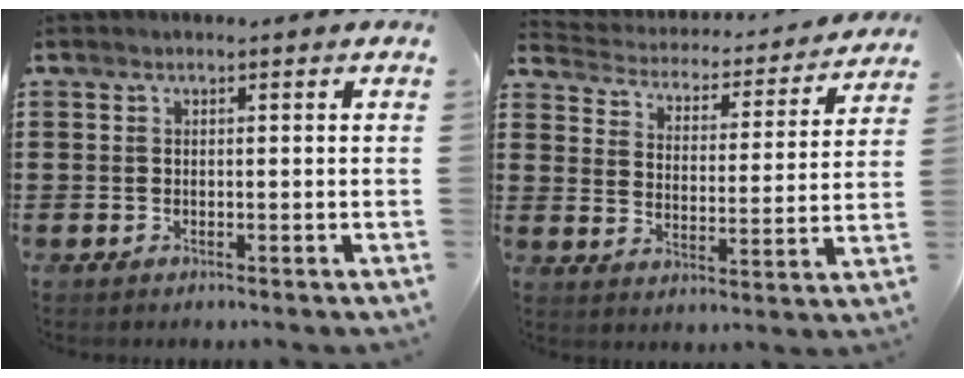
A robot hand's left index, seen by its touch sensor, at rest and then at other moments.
{"total": 2.8, "force": [2.8, 0.5, 0.1], "torque": [-0.025, -0.027, 0.037]}